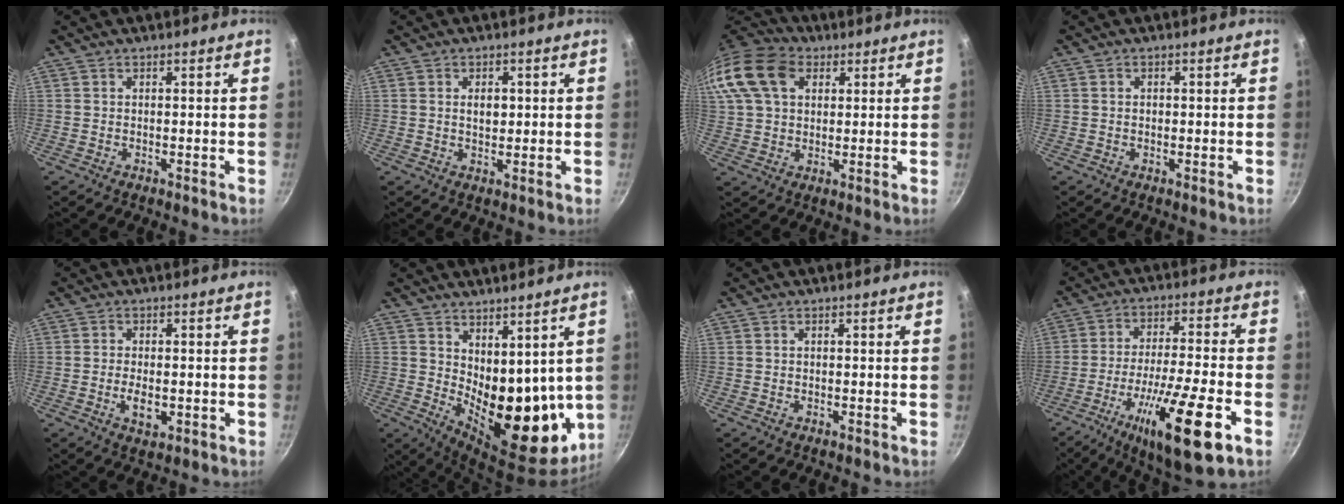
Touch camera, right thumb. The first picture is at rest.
{"total": 3.1, "force": [0.5, 2.0, 2.3], "torque": [-0.024, -0.001, 0.008]}
{"total": 20.1, "force": [7.2, 14.4, 12.0], "torque": [-0.269, 0.032, 0.122]}
{"total": 0.9, "force": [0.1, 0.7, 0.5], "torque": [-0.007, 0.004, 0.001]}
{"total": 4.3, "force": [-0.9, 2.2, 3.6], "torque": [-0.066, -0.004, -0.013]}
{"total": 15.3, "force": [3.3, 8.1, 12.5], "torque": [-0.142, -0.059, 0.072]}
{"total": 0.0}
{"total": 19.3, "force": [-8.4, 3.9, 17.0], "torque": [-0.283, 0.022, -0.138]}